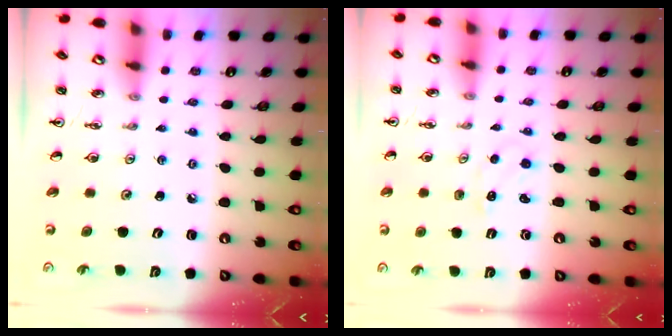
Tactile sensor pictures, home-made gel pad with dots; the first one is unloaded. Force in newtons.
{"total": 0.9, "press": 0.8, "slide": 0.2}